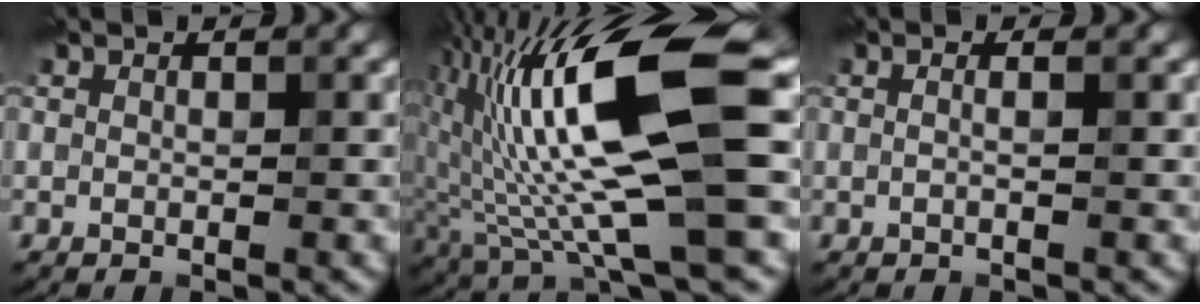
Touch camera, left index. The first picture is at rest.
{"total": 14.7, "force": [1.2, 3.3, 14.3], "torque": [-0.260, 0.001, 0.023]}
{"total": 1.6, "force": [0.5, 0.9, 1.3], "torque": [0.004, -0.003, -0.023]}